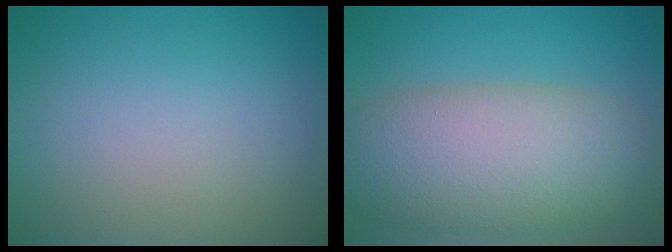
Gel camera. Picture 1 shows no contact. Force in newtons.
{"total": 9.6, "press": 9.6, "slide": 0.6}